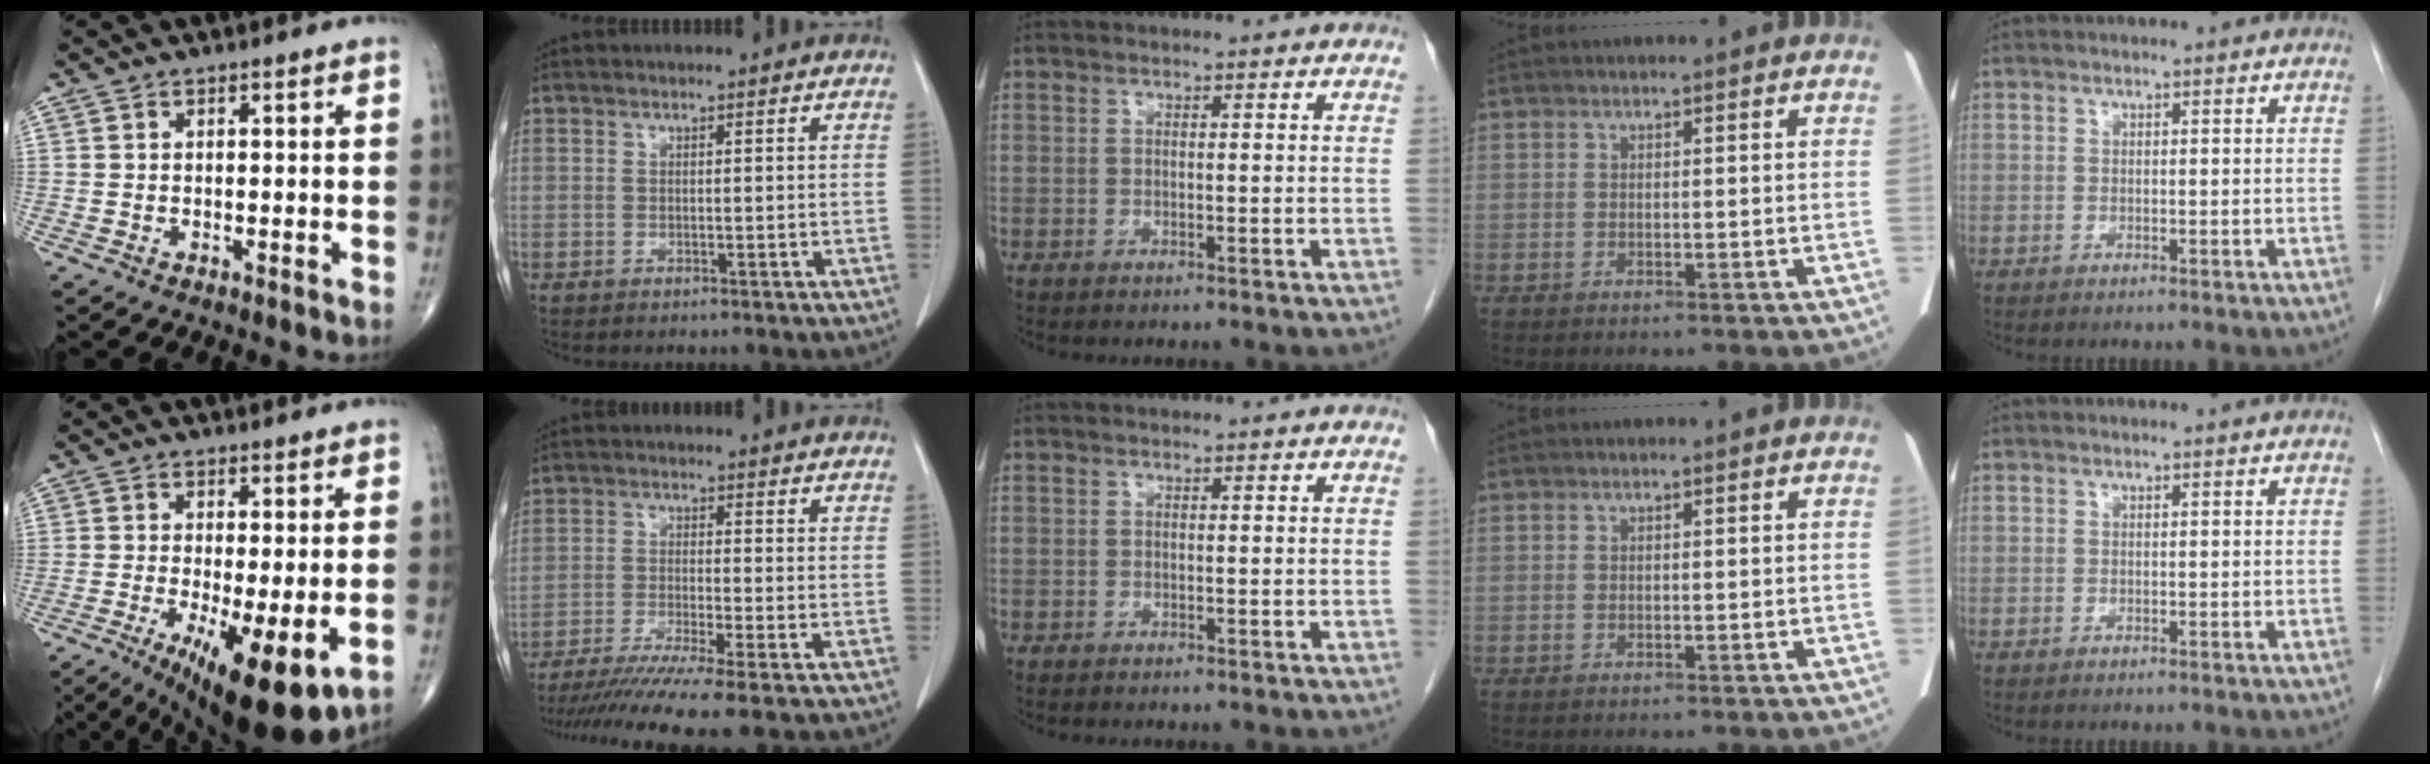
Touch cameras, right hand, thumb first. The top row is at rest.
{"thumb": {"total": 14.8, "force": [-4.5, 4.3, 13.4], "torque": [-0.191, -0.023, -0.059]}, "index": {"total": 11.1, "force": [-9.1, -1.6, 6.2], "torque": [-0.084, -0.030, -0.143]}}